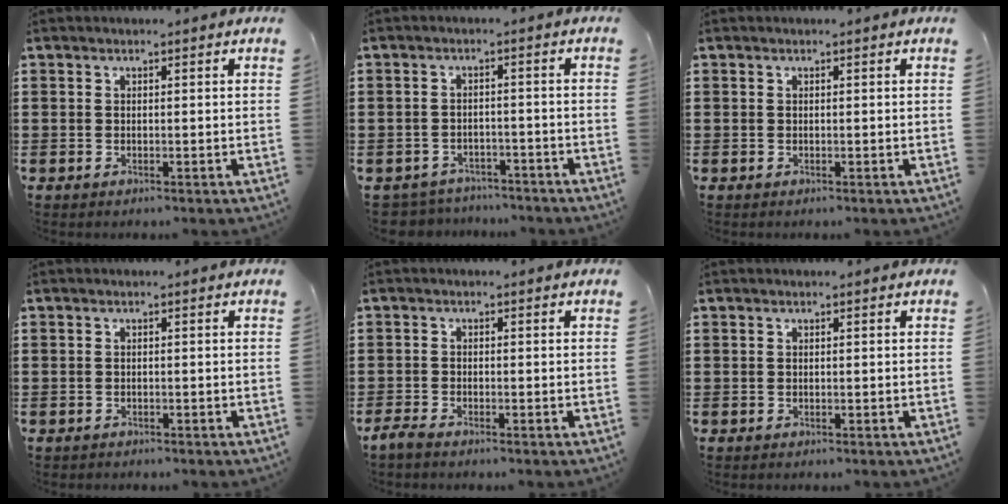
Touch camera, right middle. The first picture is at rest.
{"total": 3.2, "force": [-3.1, 0.6, -0.3], "torque": [-0.004, 0.001, -0.070]}
{"total": 0.0}
{"total": 0.8, "force": [-0.8, 0.2, 0.0], "torque": [-0.002, 0.002, -0.018]}
{"total": 1.9, "force": [-1.7, 0.3, 0.7], "torque": [-0.029, 0.000, -0.038]}
{"total": 0.0}